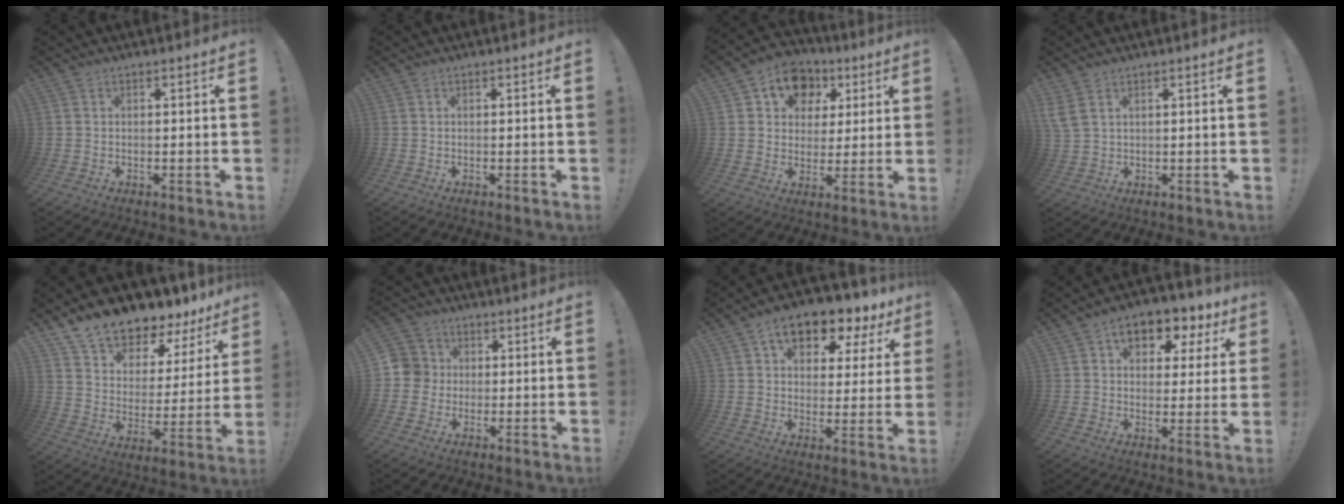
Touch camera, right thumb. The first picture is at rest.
{"total": 0.0}
{"total": 11.4, "force": [4.7, 9.4, 4.4], "torque": [-0.063, -0.018, 0.093]}
{"total": 4.0, "force": [2.4, 1.6, 2.7], "torque": [-0.069, -0.008, 0.048]}
{"total": 11.4, "force": [10.4, 3.7, 2.8], "torque": [-0.061, -0.095, 0.185]}
{"total": 6.7, "force": [-0.2, 6.5, 1.3], "torque": [-0.020, 0.007, -0.002]}
{"total": 11.0, "force": [6.5, 5.8, 6.6], "torque": [-0.103, -0.037, 0.116]}
{"total": 9.3, "force": [4.3, 5.8, 5.9], "torque": [-0.081, -0.021, 0.078]}